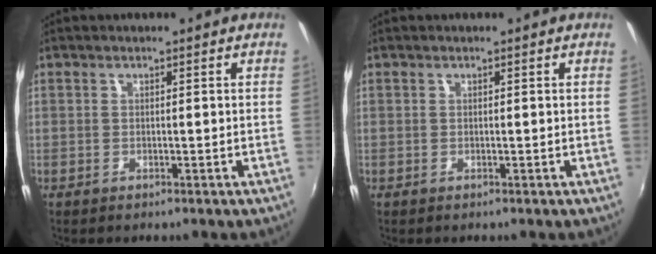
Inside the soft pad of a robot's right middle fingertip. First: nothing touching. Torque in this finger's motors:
{"motor_torque": [0.29, -0.07, -0.02, 0.00]}